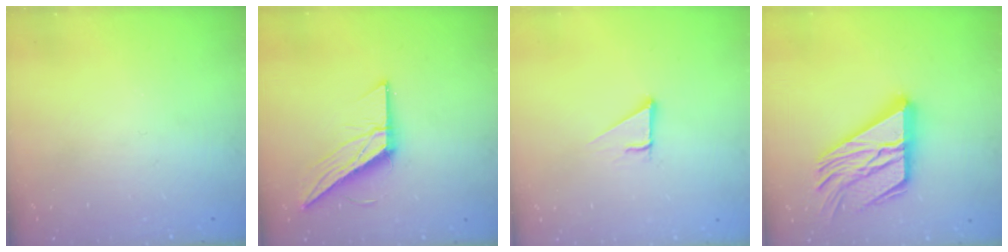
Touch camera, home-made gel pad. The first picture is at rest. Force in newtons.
{"total": 13.8, "press": 13.8, "slide": 0.4}
{"total": 2.9, "press": 2.9, "slide": 0.1}
{"total": 21.7, "press": 21.6, "slide": 2.2}